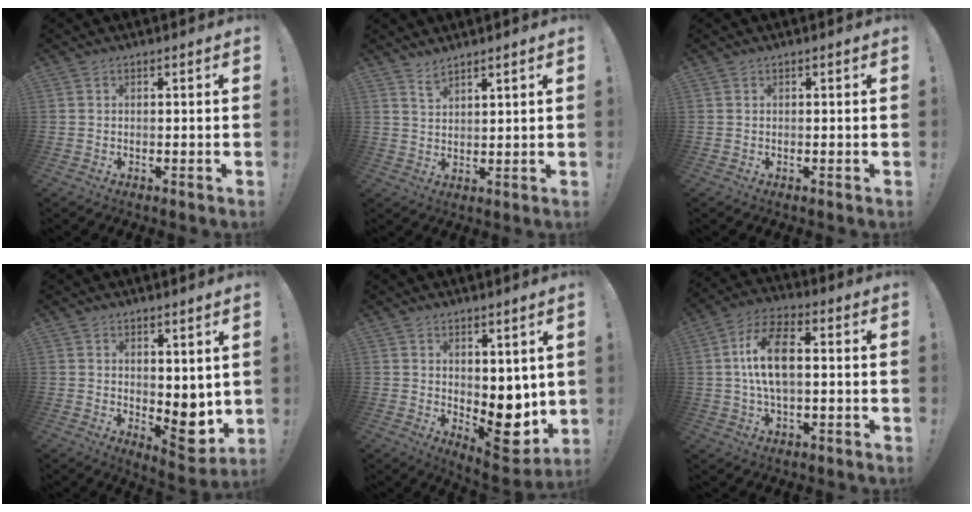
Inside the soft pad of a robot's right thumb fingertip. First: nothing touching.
{"total": 3.2, "force": [2.9, 0.3, 1.2], "torque": [-0.014, -0.022, 0.051]}
{"total": 0.0}
{"total": 6.8, "force": [0.5, 4.2, 5.3], "torque": [-0.036, -0.027, 0.015]}
{"total": 9.5, "force": [-0.1, 6.3, 7.1], "torque": [-0.048, -0.017, 0.010]}
{"total": 12.5, "force": [0.6, 6.3, 10.8], "torque": [-0.201, 0.010, 0.011]}